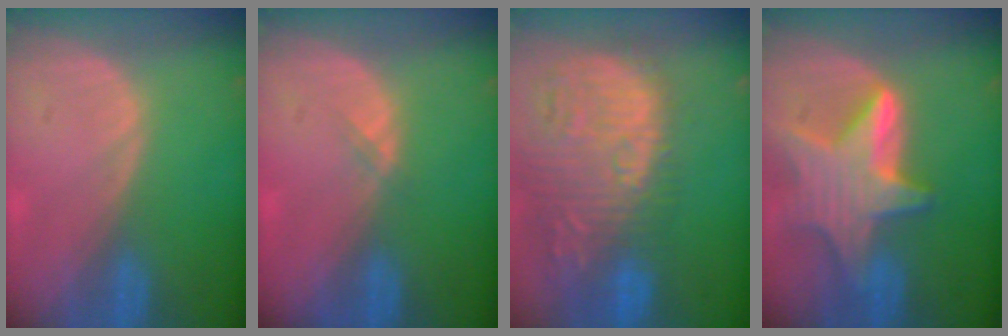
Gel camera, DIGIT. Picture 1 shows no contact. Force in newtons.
{"total": 1.1, "press": 0.8, "slide": 0.7}
{"total": 15.4, "press": 13.0, "slide": 8.2}
{"total": 9.5, "press": 9.5, "slide": 0.7}